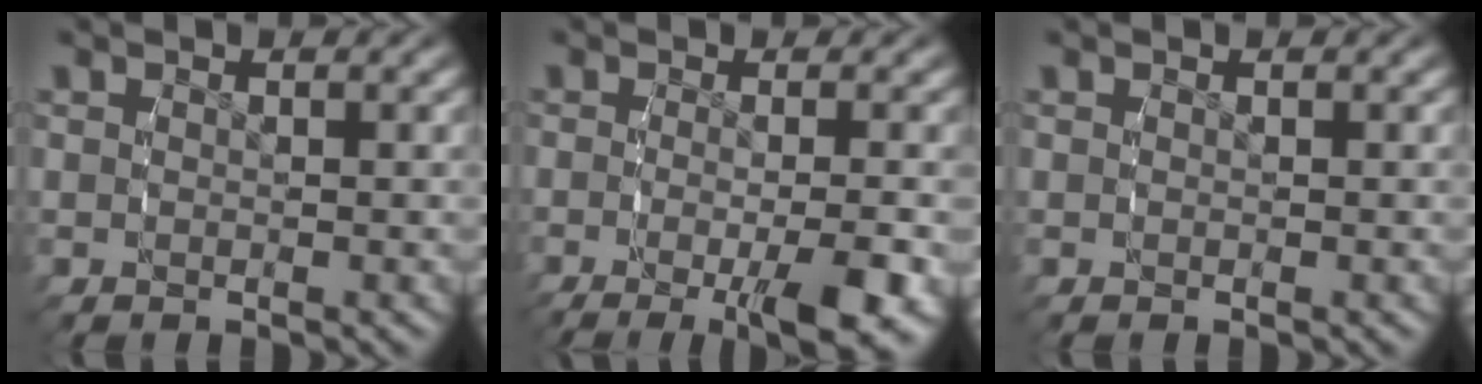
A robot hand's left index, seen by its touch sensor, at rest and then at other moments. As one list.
[{"total": 4.7, "force": [-2.7, 0.4, 3.8], "torque": [-0.063, -0.015, -0.040]}, {"total": 0.0}]